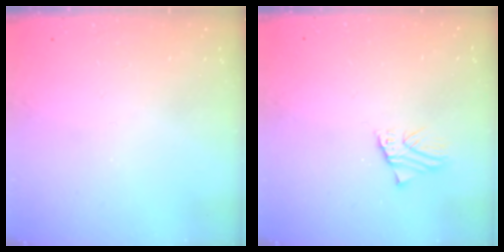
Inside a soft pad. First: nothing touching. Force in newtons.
{"total": 1.9, "press": 1.9, "slide": 0.2}